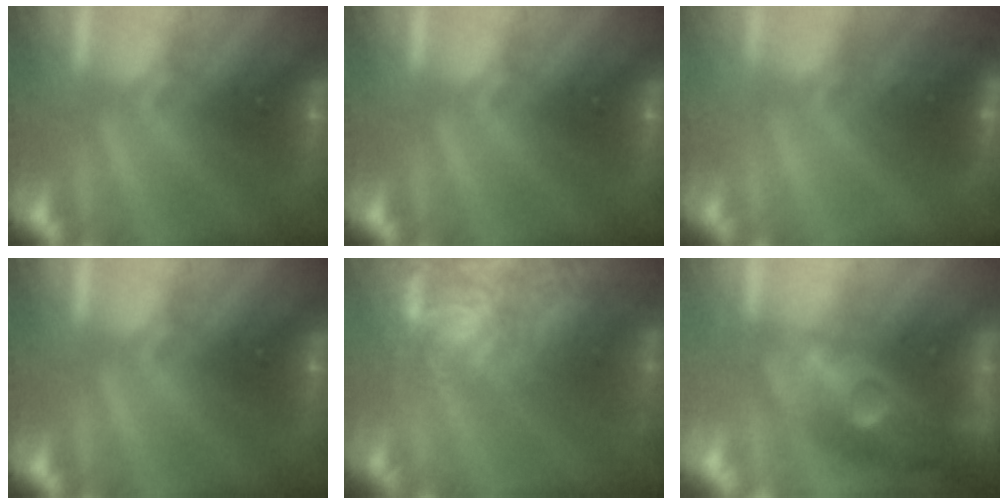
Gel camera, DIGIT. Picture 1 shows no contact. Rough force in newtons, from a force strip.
{"total": 0.0}
{"total": 2.1}
{"total": 0.0}
{"total": 8.7}
{"total": 8.1}